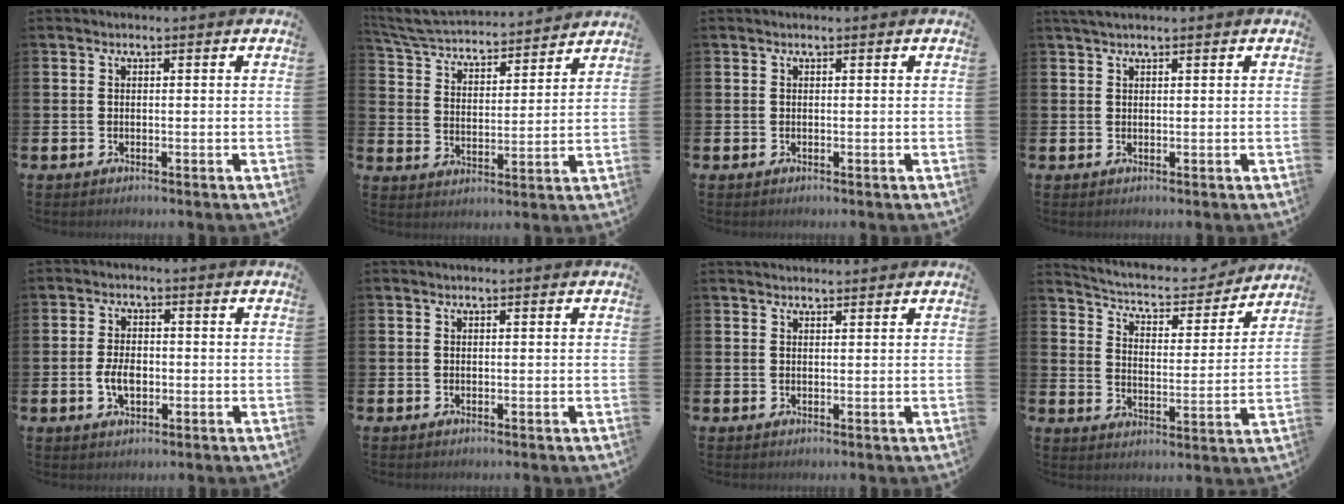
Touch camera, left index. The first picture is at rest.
{"total": 5.4, "force": [5.3, 0.8, 0.9], "torque": [-0.046, -0.044, 0.089]}
{"total": 0.0}
{"total": 1.6, "force": [1.3, 0.2, 0.8], "torque": [-0.016, 0.005, 0.024]}
{"total": 3.8, "force": [-0.6, 2.3, 3.0], "torque": [-0.053, -0.002, -0.015]}
{"total": 0.0}
{"total": 1.3, "force": [1.2, 0.2, 0.1], "torque": [0.008, -0.003, 0.020]}
{"total": 5.6, "force": [5.2, 1.6, 1.4], "torque": [-0.053, -0.043, 0.083]}